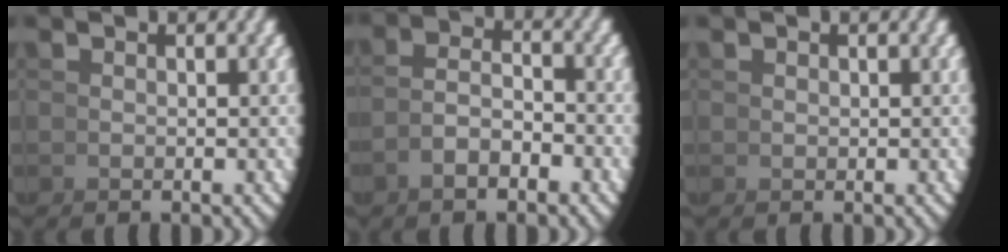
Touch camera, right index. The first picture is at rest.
{"total": 2.8, "force": [-1.1, 1.2, 2.2], "torque": [-0.032, -0.003, -0.020]}
{"total": 0.6, "force": [0.6, -0.1, 0.0], "torque": [-0.004, -0.002, 0.014]}